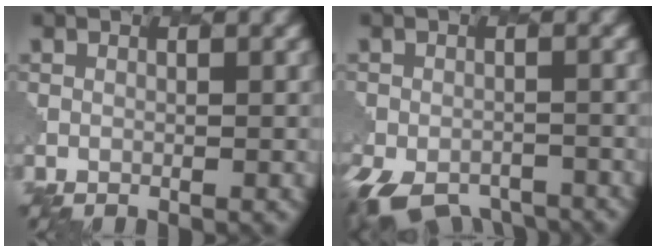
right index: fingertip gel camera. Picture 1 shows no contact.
{"total": 7.1, "force": [-5.4, 3.3, 3.1], "torque": [-0.049, -0.028, -0.080]}